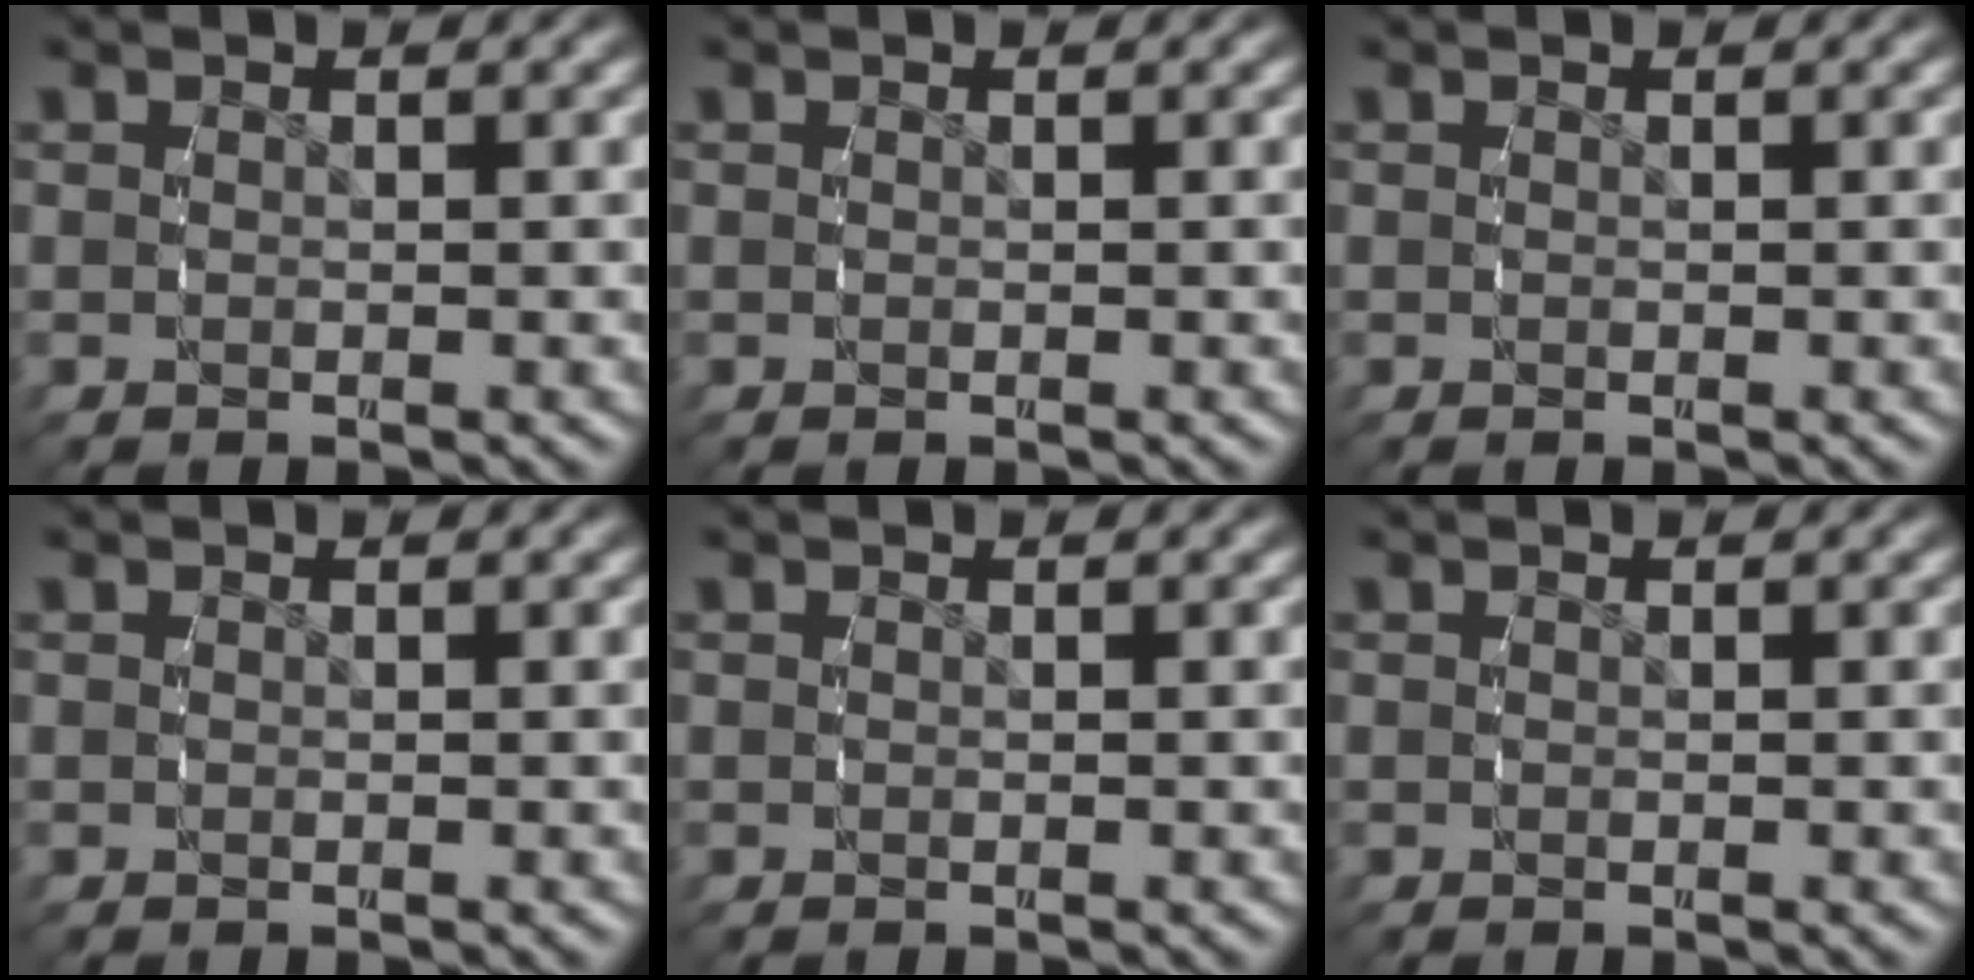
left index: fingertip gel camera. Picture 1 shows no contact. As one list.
[{"total": 0.0}, {"total": 0.0}, {"total": 0.0}, {"total": 0.0}, {"total": 0.0}]